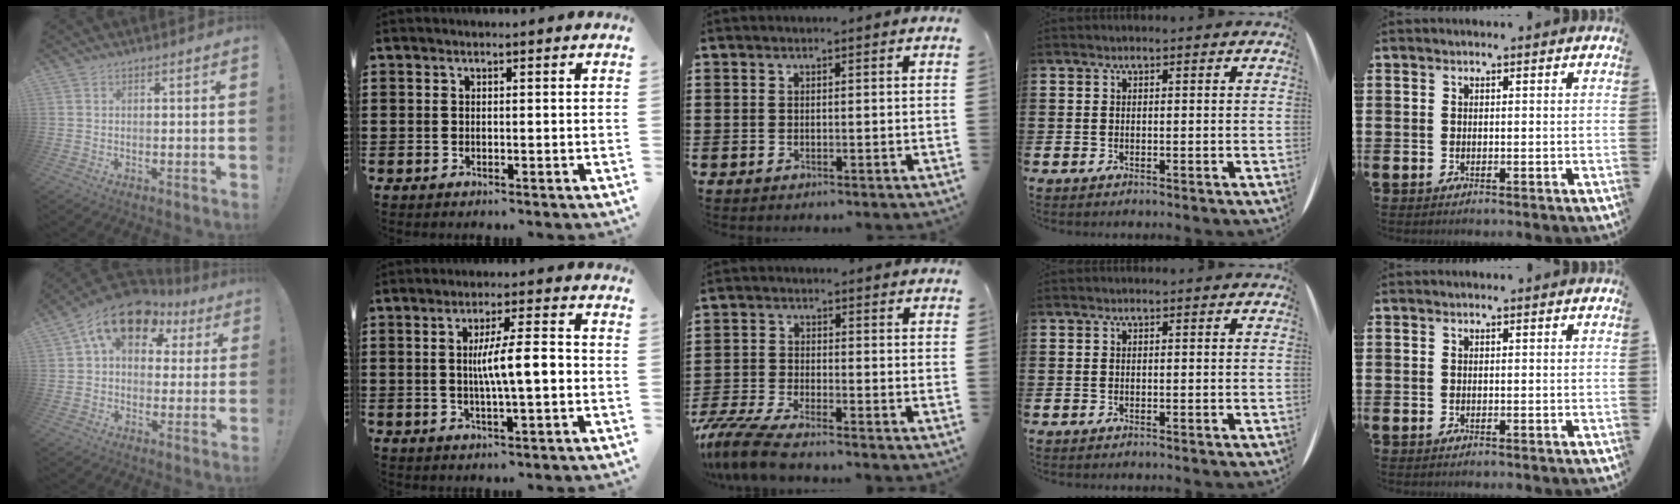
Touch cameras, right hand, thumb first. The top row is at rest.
{"thumb": {"total": 16.0, "force": [8.2, 9.6, 9.8], "torque": [-0.156, -0.036, 0.148]}, "index": {"total": 7.0, "force": [-0.2, 0.9, 6.9], "torque": [-0.122, 0.001, -0.008]}, "middle": {"total": 6.2, "force": [-5.5, 0.5, 3.0], "torque": [-0.087, -0.018, -0.113]}}